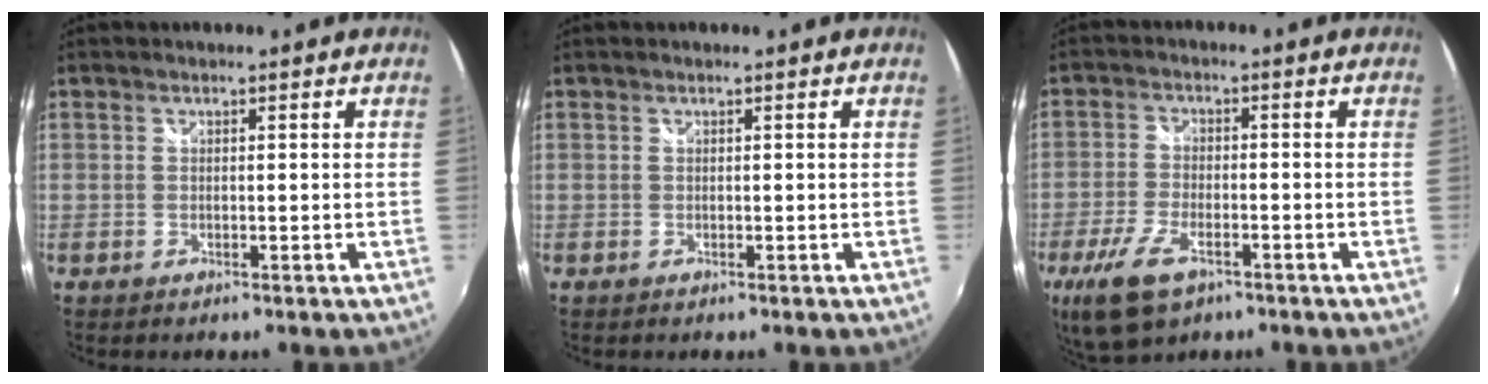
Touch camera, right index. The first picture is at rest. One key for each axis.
{"total": 0.0}
{"total": 10.9, "fx": -6.1, "fy": 5.1, "fz": 7.4, "tx": -0.177, "ty": -0.024, "tz": -0.111}